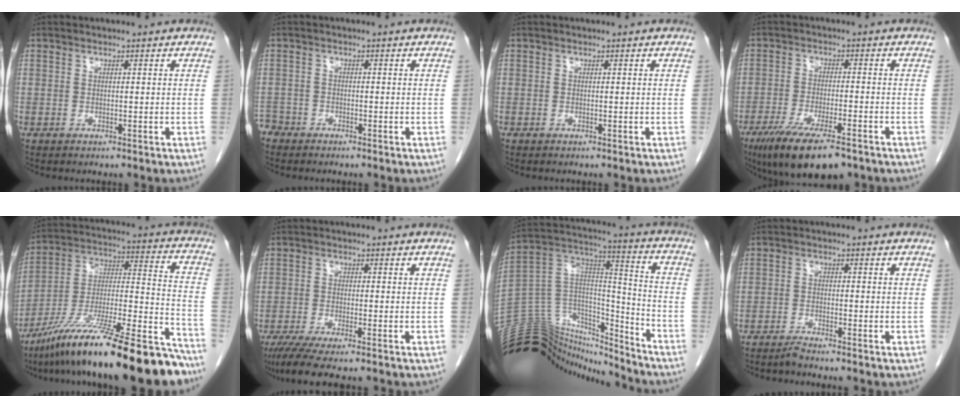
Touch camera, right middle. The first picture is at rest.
{"total": 2.7, "force": [-2.4, 1.3, -0.2], "torque": [-0.002, 0.002, -0.048]}
{"total": 0.0}
{"total": 12.6, "force": [-8.8, 2.8, 8.7], "torque": [-0.151, -0.029, -0.141]}
{"total": 25.9, "force": [-20.2, 2.0, 16.1], "torque": [-0.226, -0.001, -0.340]}
{"total": 7.7, "force": [-6.2, 0.5, 4.6], "torque": [-0.071, -0.019, -0.100]}
{"total": 20.8, "force": [-19.6, 6.1, 3.2], "torque": [-0.065, 0.082, -0.319]}
{"total": 2.6, "force": [-2.5, -0.7, 0.4], "torque": [-0.006, -0.007, -0.047]}